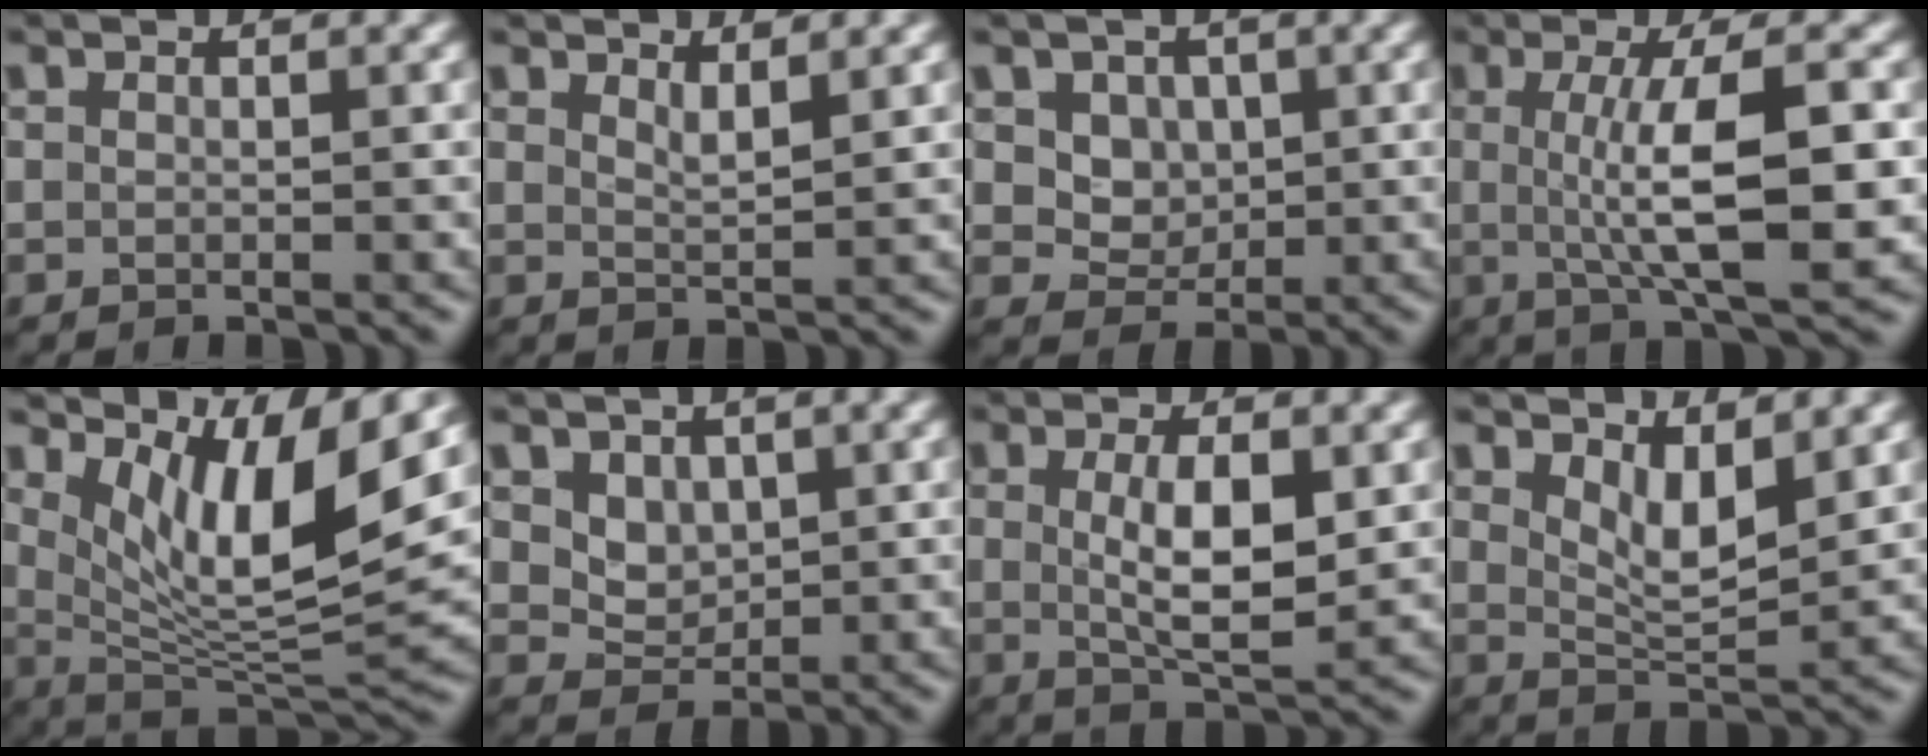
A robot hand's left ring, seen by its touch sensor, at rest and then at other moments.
{"total": 1.8, "force": [1.3, 0.4, 1.1], "torque": [-0.018, -0.003, 0.021]}
{"total": 5.0, "force": [1.8, 4.0, 2.3], "torque": [-0.053, -0.005, 0.039]}
{"total": 8.0, "force": [0.0, 2.0, 7.8], "torque": [-0.120, -0.004, 0.002]}
{"total": 9.7, "force": [4.2, 2.4, 8.4], "torque": [-0.137, -0.017, 0.084]}
{"total": 2.7, "force": [1.1, 2.1, 1.2], "torque": [-0.033, -0.019, 0.032]}
{"total": 5.4, "force": [0.4, 1.8, 5.1], "torque": [-0.095, -0.004, 0.012]}
{"total": 3.7, "force": [1.9, 1.3, 2.9], "torque": [-0.055, -0.014, 0.037]}